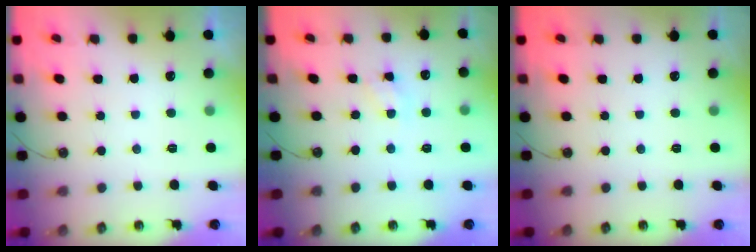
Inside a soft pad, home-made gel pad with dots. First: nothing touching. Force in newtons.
{"total": 3.3, "press": 3.2, "slide": 0.4}
{"total": 0.0}